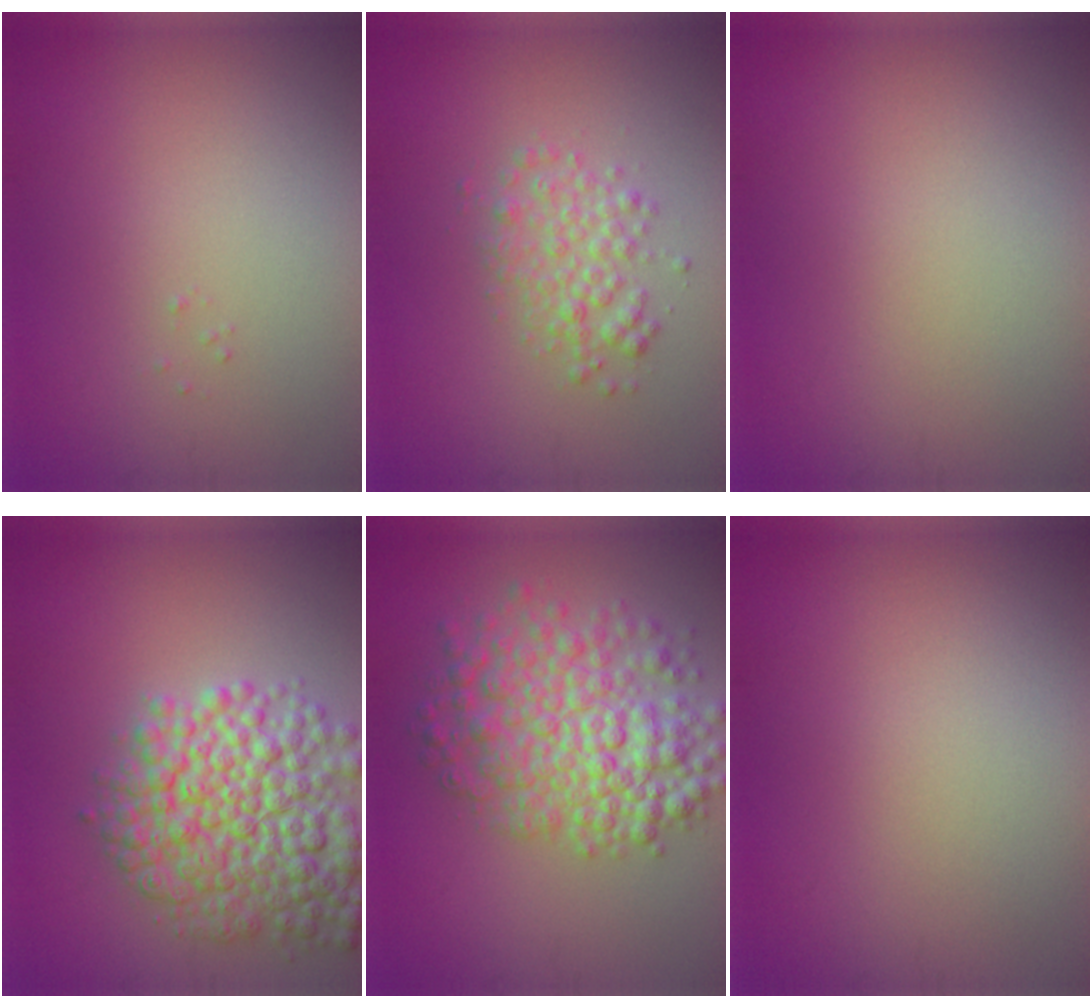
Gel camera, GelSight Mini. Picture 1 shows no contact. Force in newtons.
{"total": 2.6, "press": 2.6, "slide": 0.0}
{"total": 0.0}
{"total": 8.7, "press": 8.7, "slide": 0.3}
{"total": 7.4, "press": 7.4, "slide": 0.2}
{"total": 0.0}